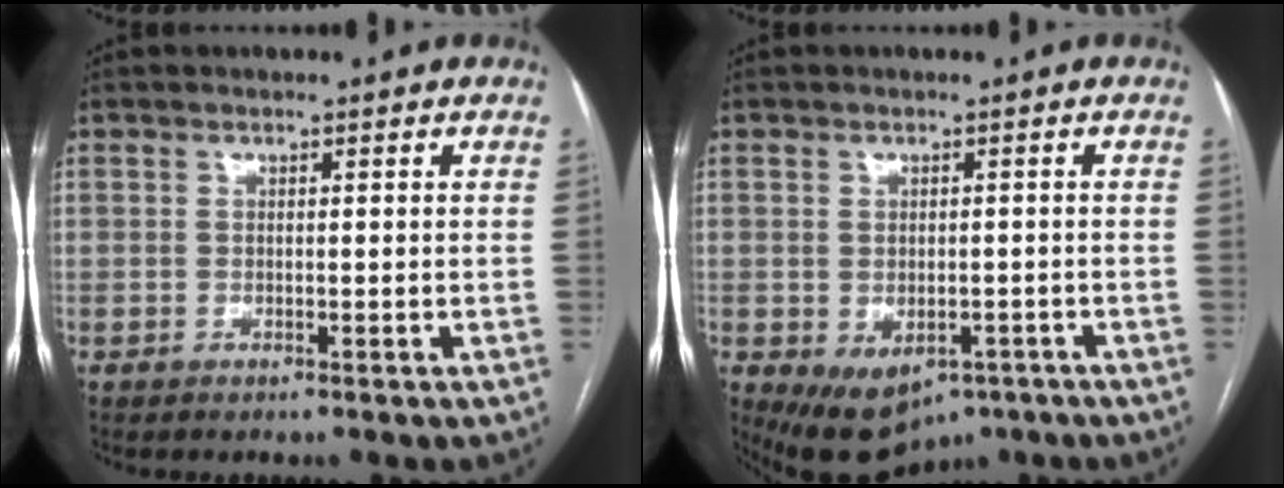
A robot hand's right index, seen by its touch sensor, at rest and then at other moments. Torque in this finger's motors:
{"motor_torque": [1.68, -0.47, 0.43, 0.08]}